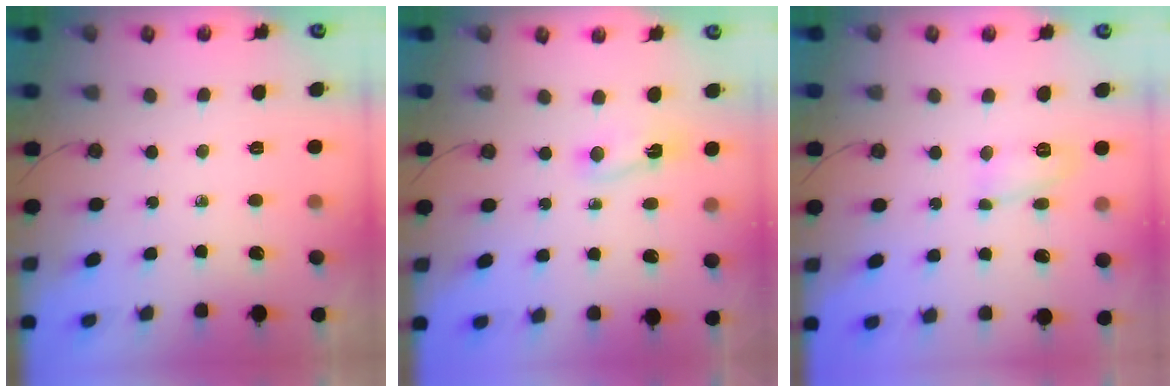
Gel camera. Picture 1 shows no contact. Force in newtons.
{"total": 2.4, "press": 2.3, "slide": 0.4}
{"total": 7.0, "press": 6.9, "slide": 0.7}